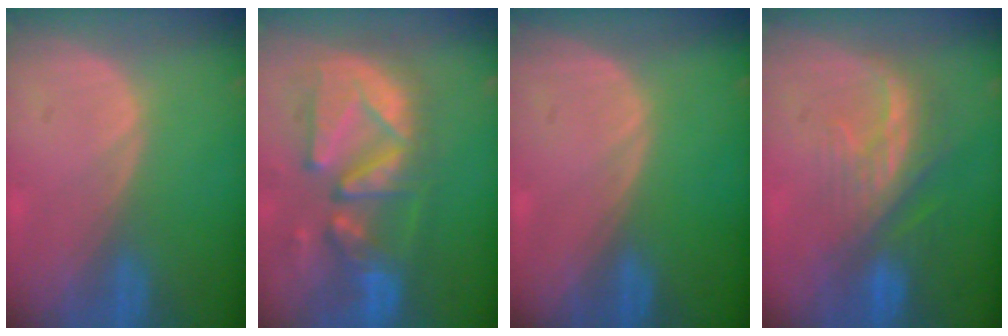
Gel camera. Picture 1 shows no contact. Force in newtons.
{"total": 12.7, "press": 11.2, "slide": 6.1}
{"total": 0.0}
{"total": 8.1, "press": 7.4, "slide": 3.3}